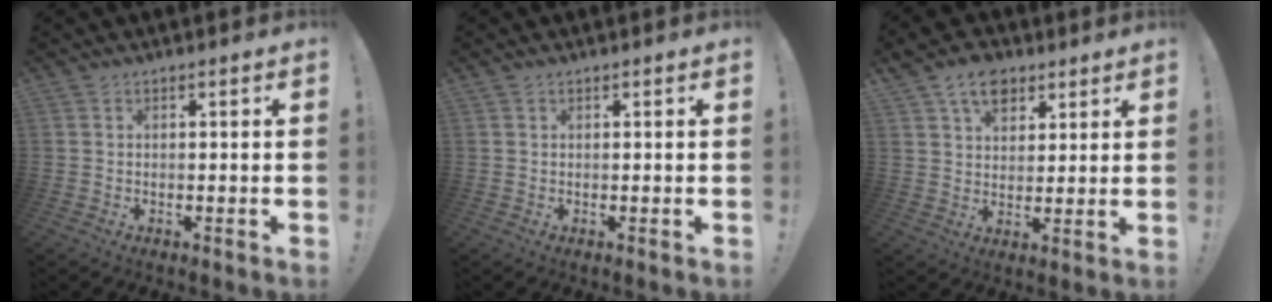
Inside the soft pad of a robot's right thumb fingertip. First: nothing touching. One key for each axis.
{"total": 0.0}
{"total": 10.3, "fx": 6.0, "fy": 6.8, "fz": 4.8, "tx": -0.068, "ty": -0.026, "tz": 0.113}